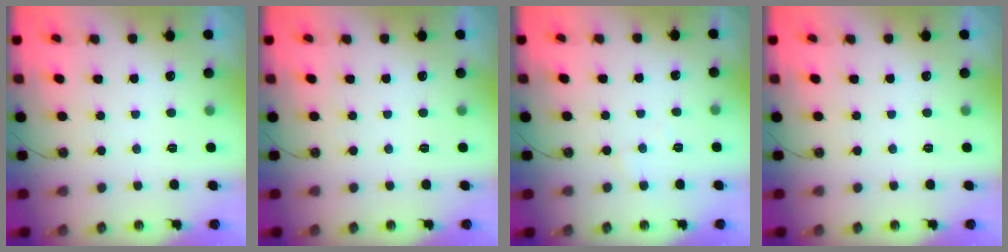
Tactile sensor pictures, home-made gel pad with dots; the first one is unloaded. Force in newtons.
{"total": 0.0}
{"total": 3.4, "press": 3.3, "slide": 0.5}
{"total": 0.0}